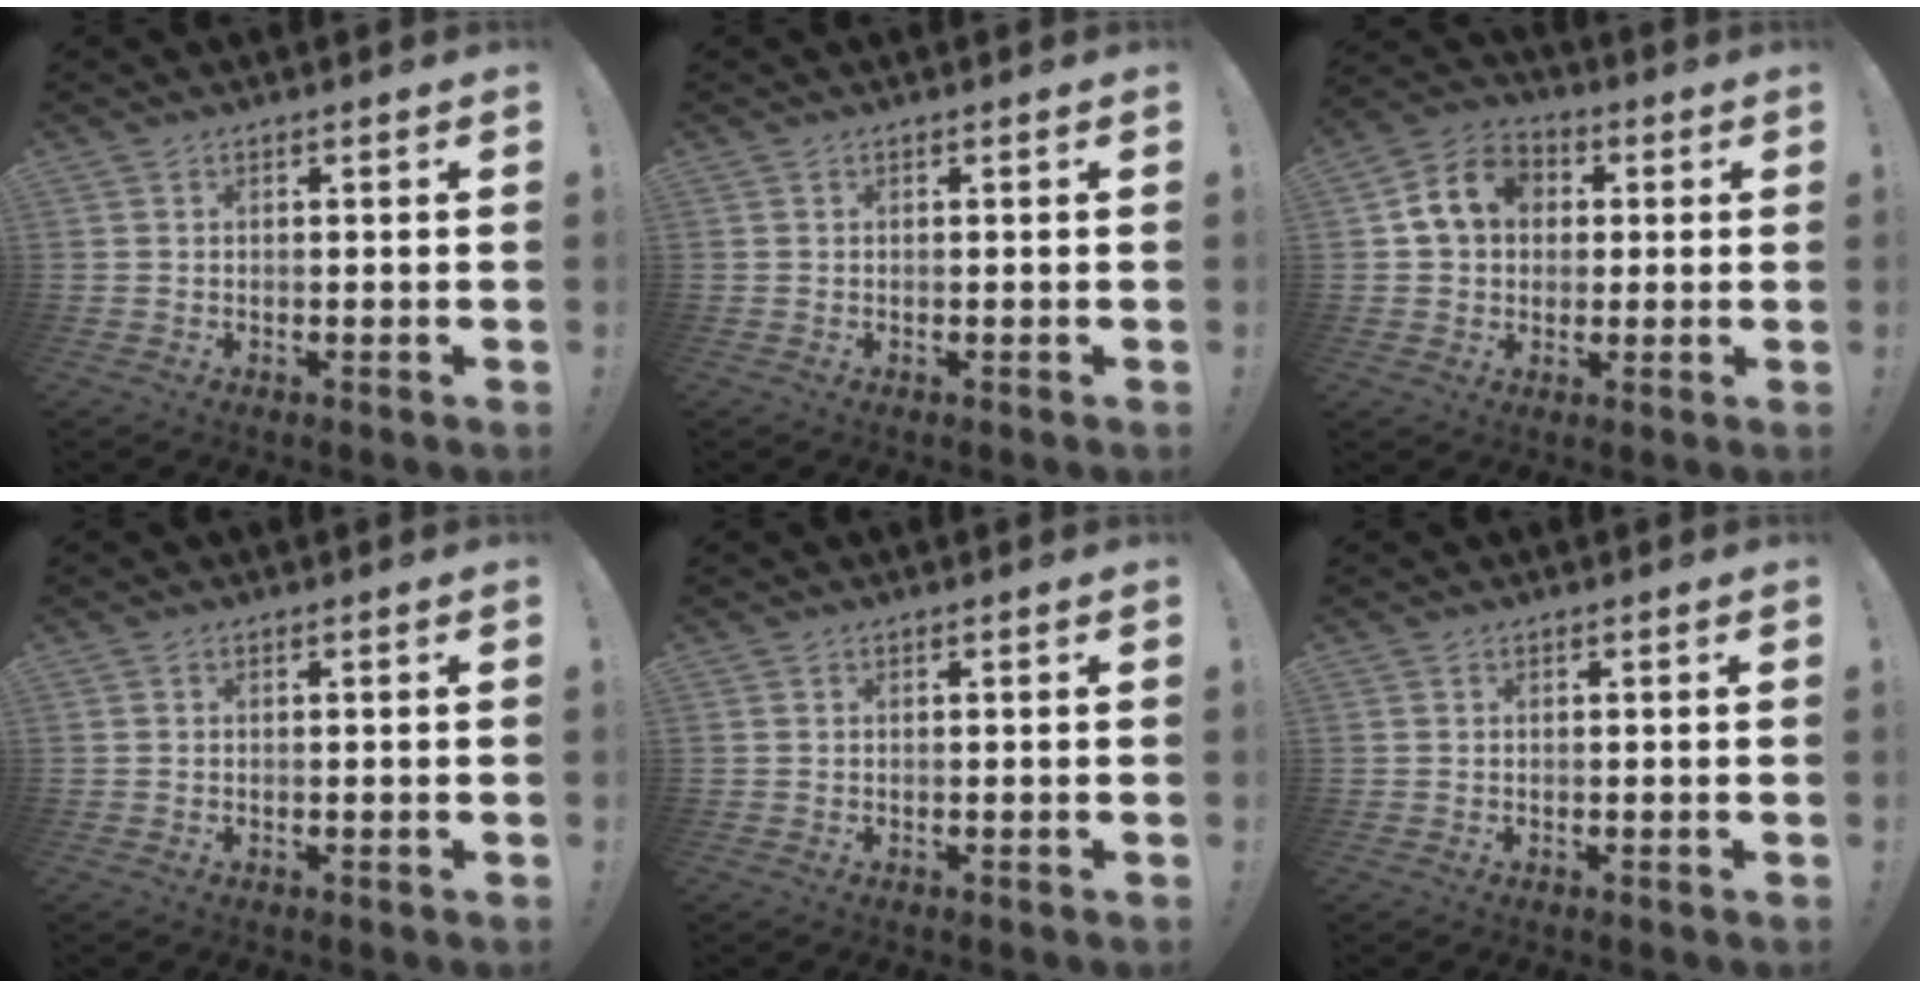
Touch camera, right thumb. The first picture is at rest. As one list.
[{"total": 0.0}, {"total": 11.8, "force": [3.1, 9.8, 5.9], "torque": [-0.086, 0.006, 0.065]}, {"total": 0.0}, {"total": 0.0}, {"total": 0.0}]